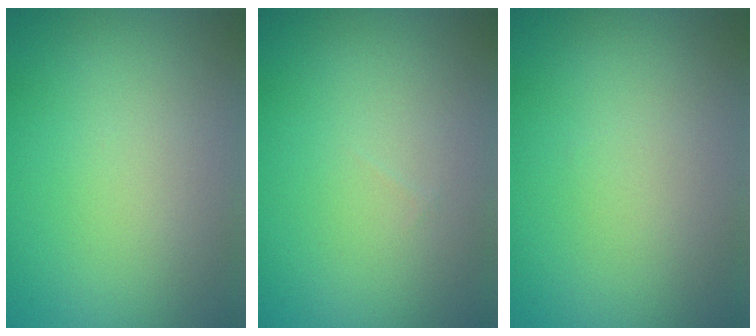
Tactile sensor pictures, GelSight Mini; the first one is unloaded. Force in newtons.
{"total": 0.0}
{"total": 0.0}